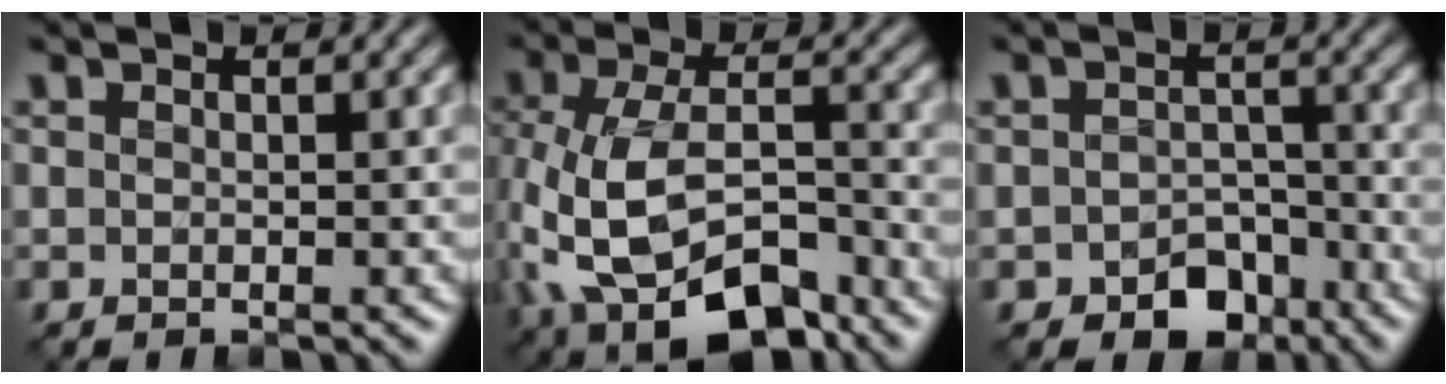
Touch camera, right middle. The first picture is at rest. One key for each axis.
{"total": 10.8, "fx": -4.8, "fy": 5.6, "fz": 7.8, "tx": -0.152, "ty": -0.011, "tz": -0.080}
{"total": 3.9, "fx": -2.4, "fy": 2.5, "fz": 1.6, "tx": -0.019, "ty": -0.004, "tz": -0.038}